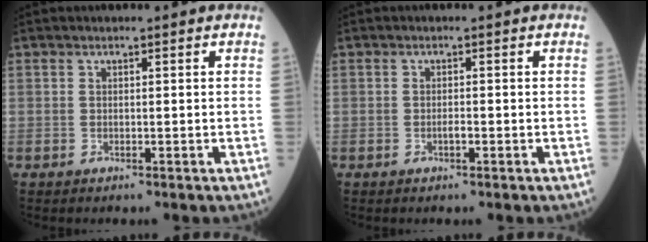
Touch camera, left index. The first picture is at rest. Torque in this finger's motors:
{"motor_torque": [0.15, 0.06, 0.00, 0.00]}